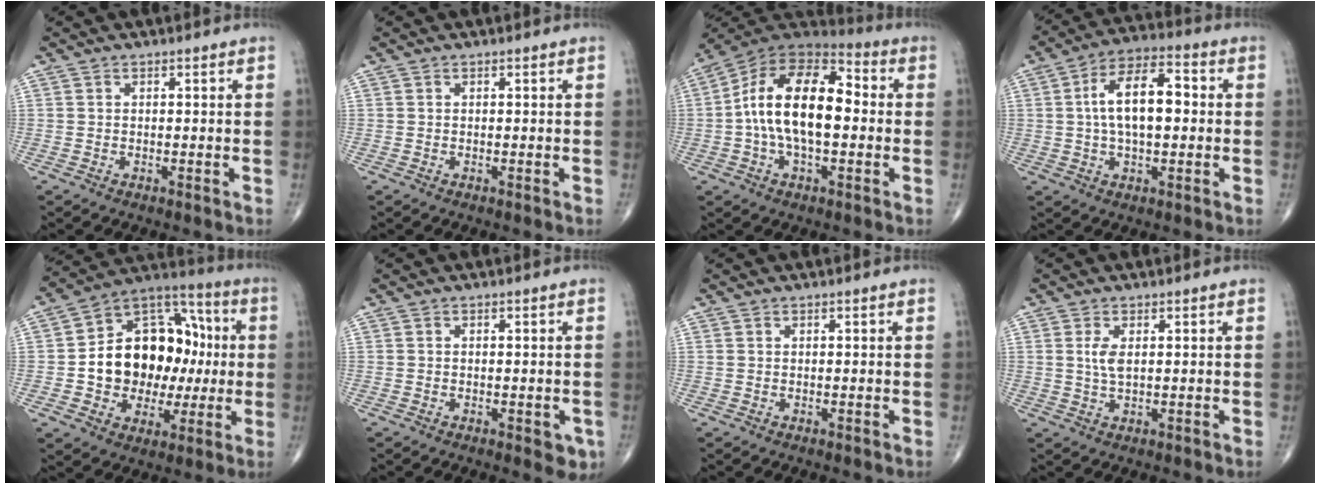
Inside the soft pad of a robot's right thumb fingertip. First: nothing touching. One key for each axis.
{"total": 0.0}
{"total": 18.3, "fx": -0.1, "fy": 9.6, "fz": 15.6, "tx": -0.258, "ty": 0.039, "tz": -0.014}
{"total": 12.6, "fx": 1.0, "fy": 6.2, "fz": 11.0, "tx": -0.180, "ty": 0.025, "tz": 0.009}
{"total": 21.2, "fx": -0.1, "fy": 15.5, "fz": 14.5, "tx": -0.168, "ty": 0.040, "tz": 0.006}
{"total": 3.3, "fx": -1.3, "fy": 1.5, "fz": 2.6, "tx": -0.011, "ty": -0.001, "tz": -0.014}
{"total": 0.0}
{"total": 3.1, "fx": 0.7, "fy": 1.2, "fz": 2.7, "tx": -0.059, "ty": -0.001, "tz": 0.018}